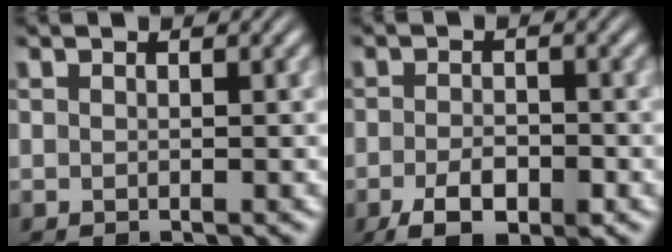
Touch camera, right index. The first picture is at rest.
{"total": 4.6, "force": [-2.4, 2.3, 3.1], "torque": [-0.048, -0.011, -0.038]}